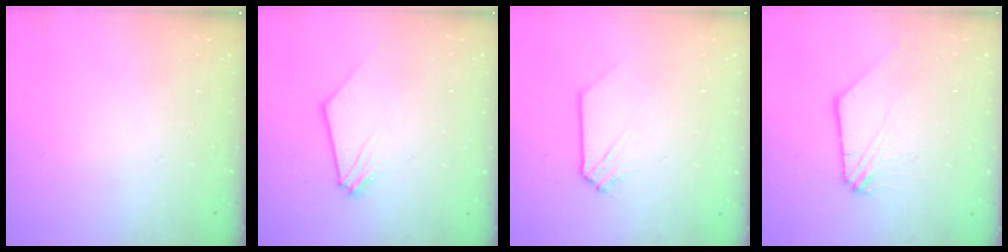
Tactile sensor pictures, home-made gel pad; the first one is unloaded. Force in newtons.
{"total": 0.9, "press": 0.9, "slide": 0.1}
{"total": 0.0}
{"total": 0.0}